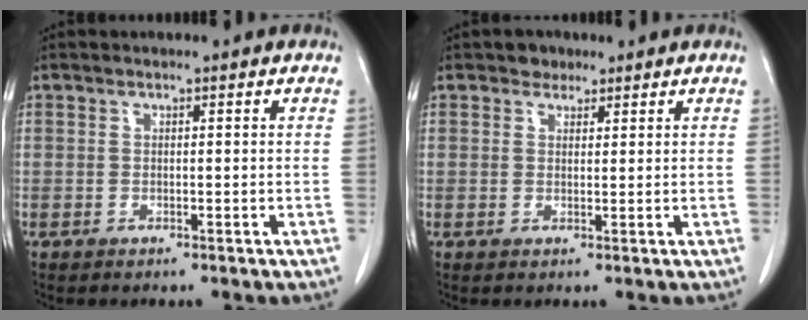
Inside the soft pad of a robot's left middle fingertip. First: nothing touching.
{"total": 2.0, "force": [1.5, 1.3, 0.3], "torque": [-0.004, 0.002, 0.020]}